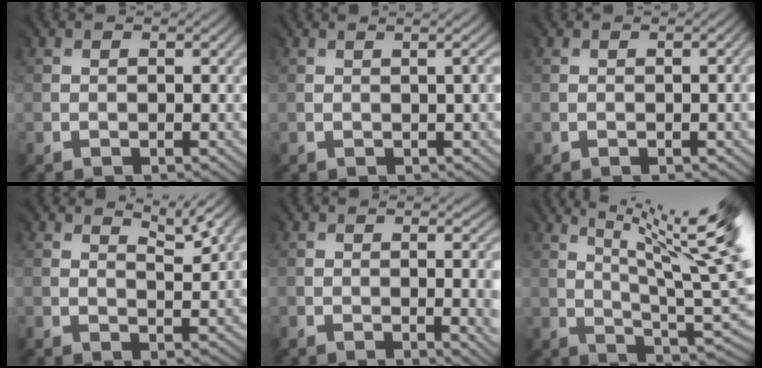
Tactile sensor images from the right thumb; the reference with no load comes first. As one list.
[{"total": 2.0, "force": [0.3, 0.5, 1.9], "torque": [-0.013, 0.006, 0.004]}, {"total": 1.6, "force": [-0.3, 0.3, 1.6], "torque": [-0.023, 0.000, -0.004]}, {"total": 3.1, "force": [2.3, 0.3, 2.0], "torque": [-0.030, 0.007, 0.041]}, {"total": 5.9, "force": [-0.4, 2.3, 5.4], "torque": [-0.043, -0.001, -0.005]}, {"total": 16.2, "force": [6.9, 4.1, 14.1], "torque": [-0.175, 0.024, 0.109]}]